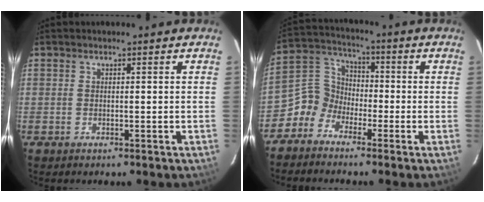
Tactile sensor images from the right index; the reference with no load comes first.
{"total": 6.6, "force": [-4.0, 5.2, 1.0], "torque": [-0.027, 0.034, -0.098]}